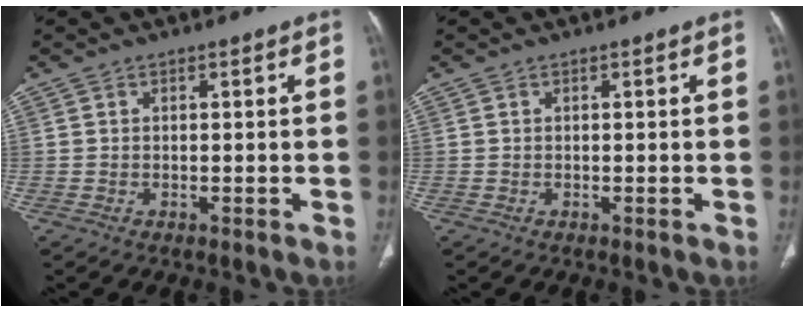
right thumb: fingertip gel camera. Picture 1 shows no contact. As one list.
[{"total": 0.0}]